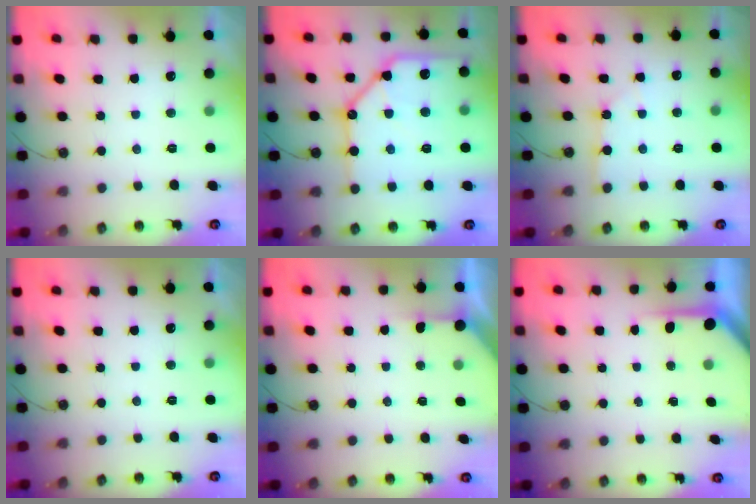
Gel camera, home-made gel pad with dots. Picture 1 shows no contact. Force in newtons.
{"total": 20.3, "press": 20.2, "slide": 2.2}
{"total": 2.2, "press": 2.2, "slide": 0.3}
{"total": 0.0}
{"total": 2.4, "press": 2.4, "slide": 0.3}
{"total": 3.6, "press": 3.6, "slide": 0.4}